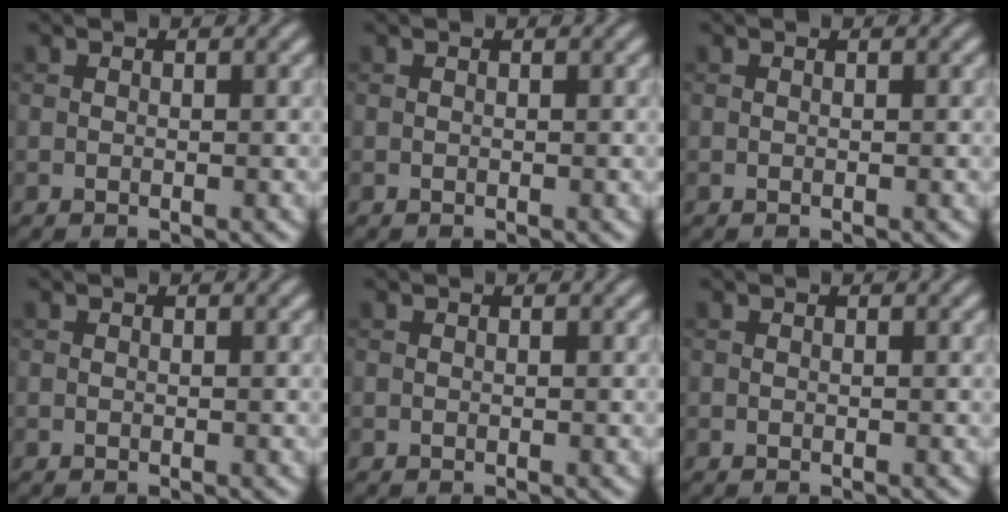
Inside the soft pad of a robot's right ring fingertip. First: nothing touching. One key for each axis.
{"total": 0.0}
{"total": 0.0}
{"total": 0.0}
{"total": 0.0}
{"total": 0.0}